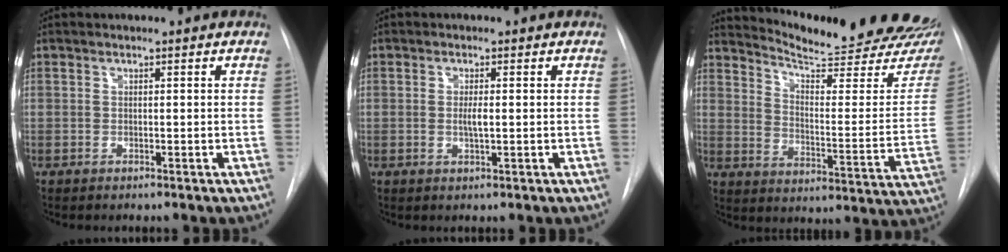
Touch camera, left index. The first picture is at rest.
{"total": 1.9, "force": [-0.7, 0.3, 1.7], "torque": [-0.034, -0.007, -0.013]}
{"total": 23.6, "force": [21.0, 2.3, 10.6], "torque": [-0.153, -0.097, 0.263]}